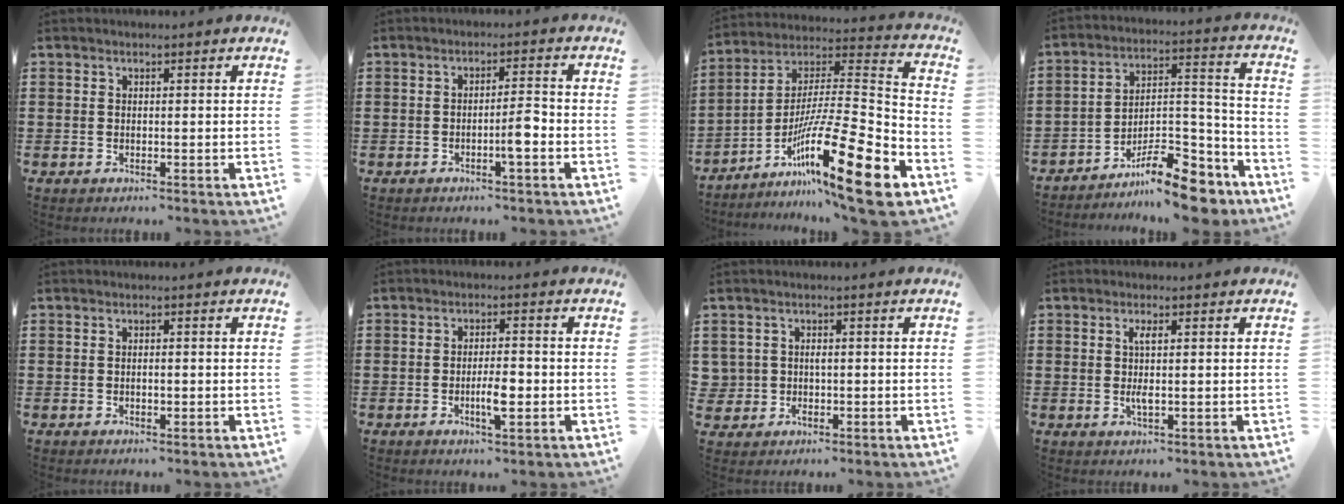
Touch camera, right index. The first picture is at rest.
{"total": 4.0, "force": [-1.5, 0.5, 3.7], "torque": [-0.064, 0.003, -0.027]}
{"total": 20.5, "force": [-11.1, 2.2, 17.1], "torque": [-0.288, 0.020, -0.190]}
{"total": 13.3, "force": [-10.5, 3.7, 7.2], "torque": [-0.092, 0.058, -0.188]}
{"total": 1.2, "force": [-0.1, 0.3, 1.1], "torque": [-0.021, -0.001, -0.002]}
{"total": 4.6, "force": [-1.1, 1.2, 4.3], "torque": [-0.080, 0.001, -0.022]}
{"total": 2.0, "force": [-0.2, 1.8, 0.6], "torque": [-0.019, 0.006, -0.008]}
{"total": 2.7, "force": [0.3, 0.7, 2.6], "torque": [-0.057, -0.002, 0.001]}